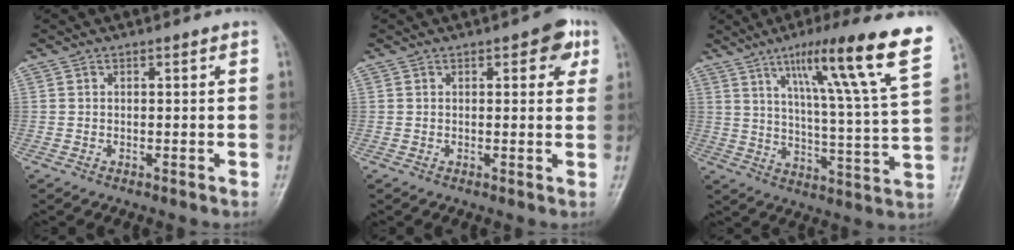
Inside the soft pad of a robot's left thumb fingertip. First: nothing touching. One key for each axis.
{"total": 4.8, "fx": 2.1, "fy": 2.3, "fz": 3.6, "tx": -0.018, "ty": -0.003, "tz": 0.016}
{"total": 20.4, "fx": 11.3, "fy": 1.0, "fz": 16.9, "tx": -0.240, "ty": -0.039, "tz": 0.165}